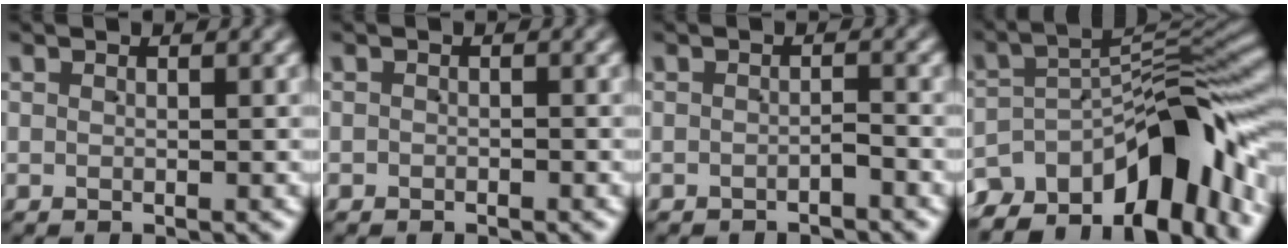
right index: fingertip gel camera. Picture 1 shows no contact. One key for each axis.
{"total": 0.7, "fx": -0.6, "fy": 0.0, "fz": -0.3, "tx": 0.010, "ty": -0.005, "tz": -0.008}
{"total": 1.4, "fx": -1.4, "fy": 0.2, "fz": 0.0, "tx": 0.005, "ty": -0.003, "tz": -0.022}
{"total": 12.5, "fx": -6.2, "fy": 5.9, "fz": 9.1, "tx": -0.132, "ty": -0.018, "tz": -0.088}